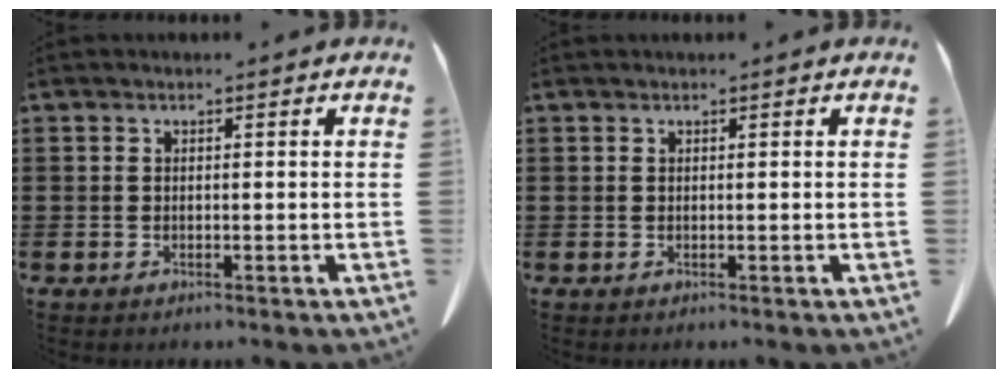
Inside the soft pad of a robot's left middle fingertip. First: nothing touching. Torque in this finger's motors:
{"motor_torque": [0.27, 0.12, 0.00, -0.01]}